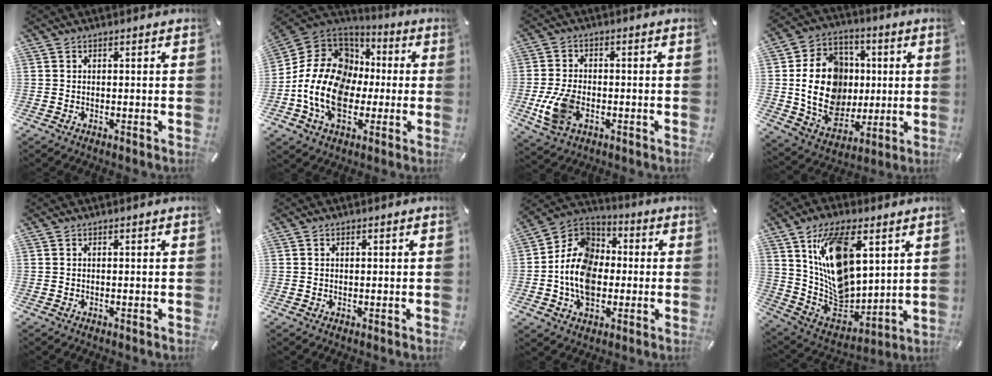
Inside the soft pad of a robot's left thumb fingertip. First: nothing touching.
{"total": 18.0, "force": [-3.1, 14.5, 10.1], "torque": [-0.225, 0.012, -0.053]}
{"total": 9.2, "force": [-2.5, 6.2, 6.3], "torque": [-0.135, 0.007, -0.041]}
{"total": 18.8, "force": [0.6, 15.6, 10.5], "torque": [-0.194, 0.008, 0.023]}
{"total": 0.0}
{"total": 0.8, "force": [0.2, 0.5, 0.5], "torque": [-0.011, 0.004, 0.003]}
{"total": 14.1, "force": [-2.8, 11.3, 7.9], "torque": [-0.190, 0.013, -0.055]}
{"total": 17.4, "force": [7.7, 10.7, 11.3], "torque": [-0.205, -0.034, 0.143]}